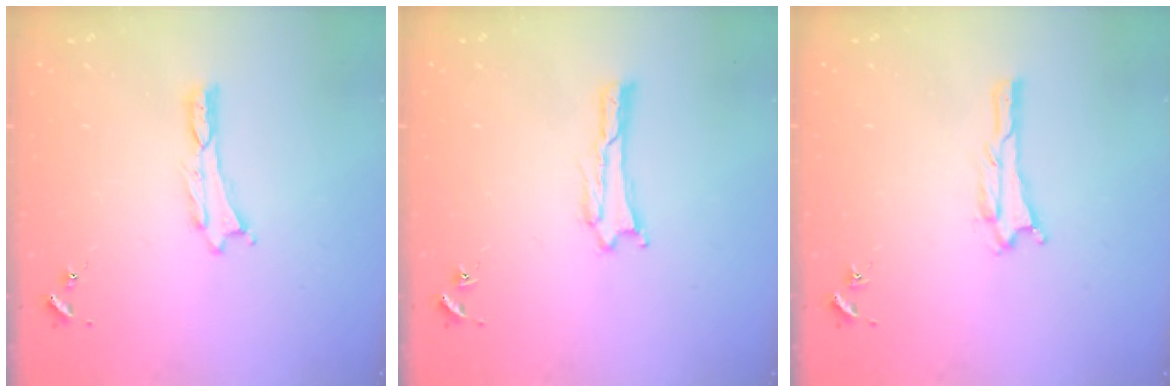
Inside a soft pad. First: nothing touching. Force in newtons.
{"total": 1.7, "press": 1.7, "slide": 0.1}
{"total": 0.6, "press": 0.6, "slide": 0.1}